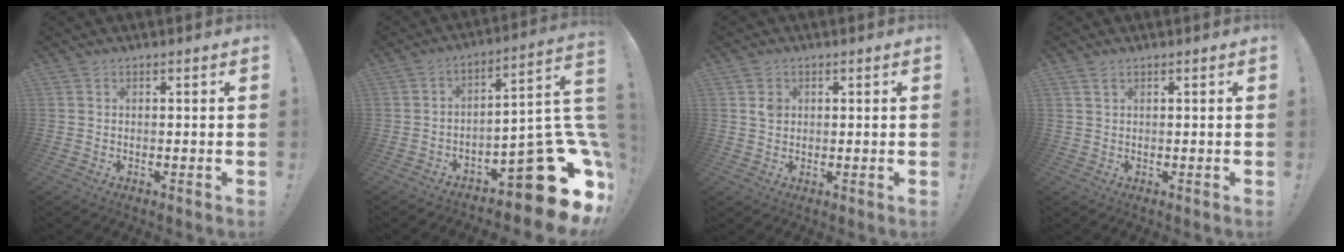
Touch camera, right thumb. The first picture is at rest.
{"total": 19.9, "force": [-9.6, 6.8, 16.1], "torque": [-0.178, 0.044, -0.147]}
{"total": 2.5, "force": [0.9, 2.1, 1.1], "torque": [0.001, -0.007, 0.012]}
{"total": 1.5, "force": [0.9, 0.8, 1.0], "torque": [-0.013, -0.001, 0.015]}